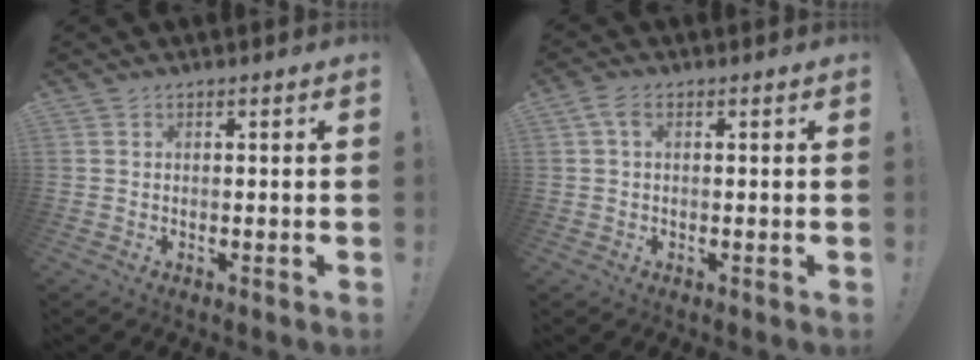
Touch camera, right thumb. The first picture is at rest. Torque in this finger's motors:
{"motor_torque": [-0.08, 0.20, -0.09, -0.16, -0.01]}